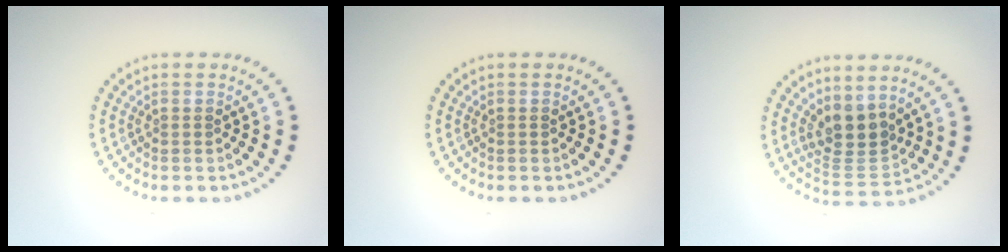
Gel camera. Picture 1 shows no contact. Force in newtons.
{"total": 0.0}
{"total": 3.9, "press": 3.3, "slide": 2.1}